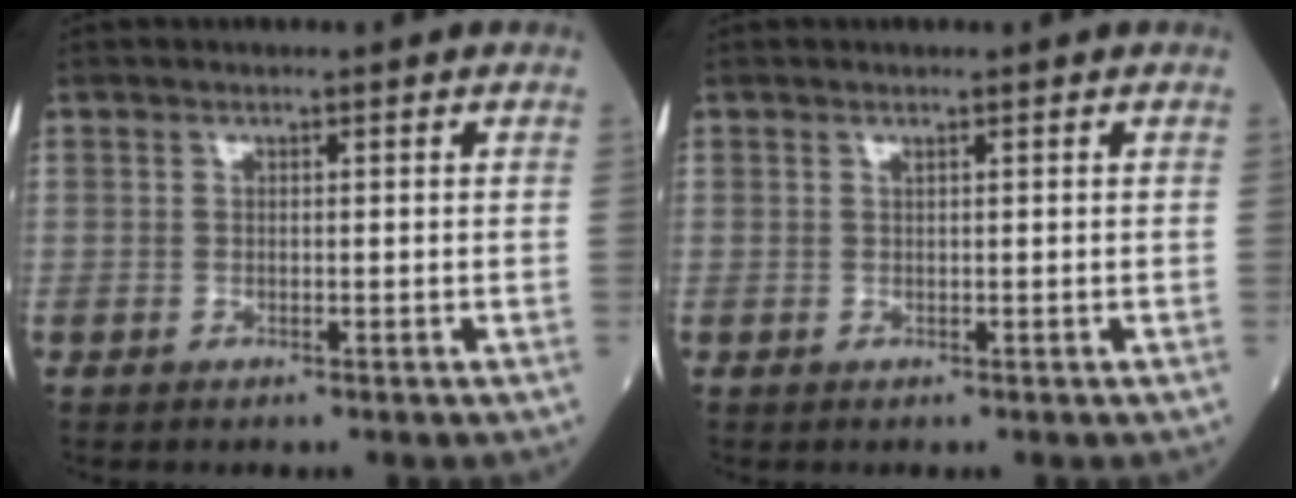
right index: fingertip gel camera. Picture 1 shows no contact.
{"total": 0.0}